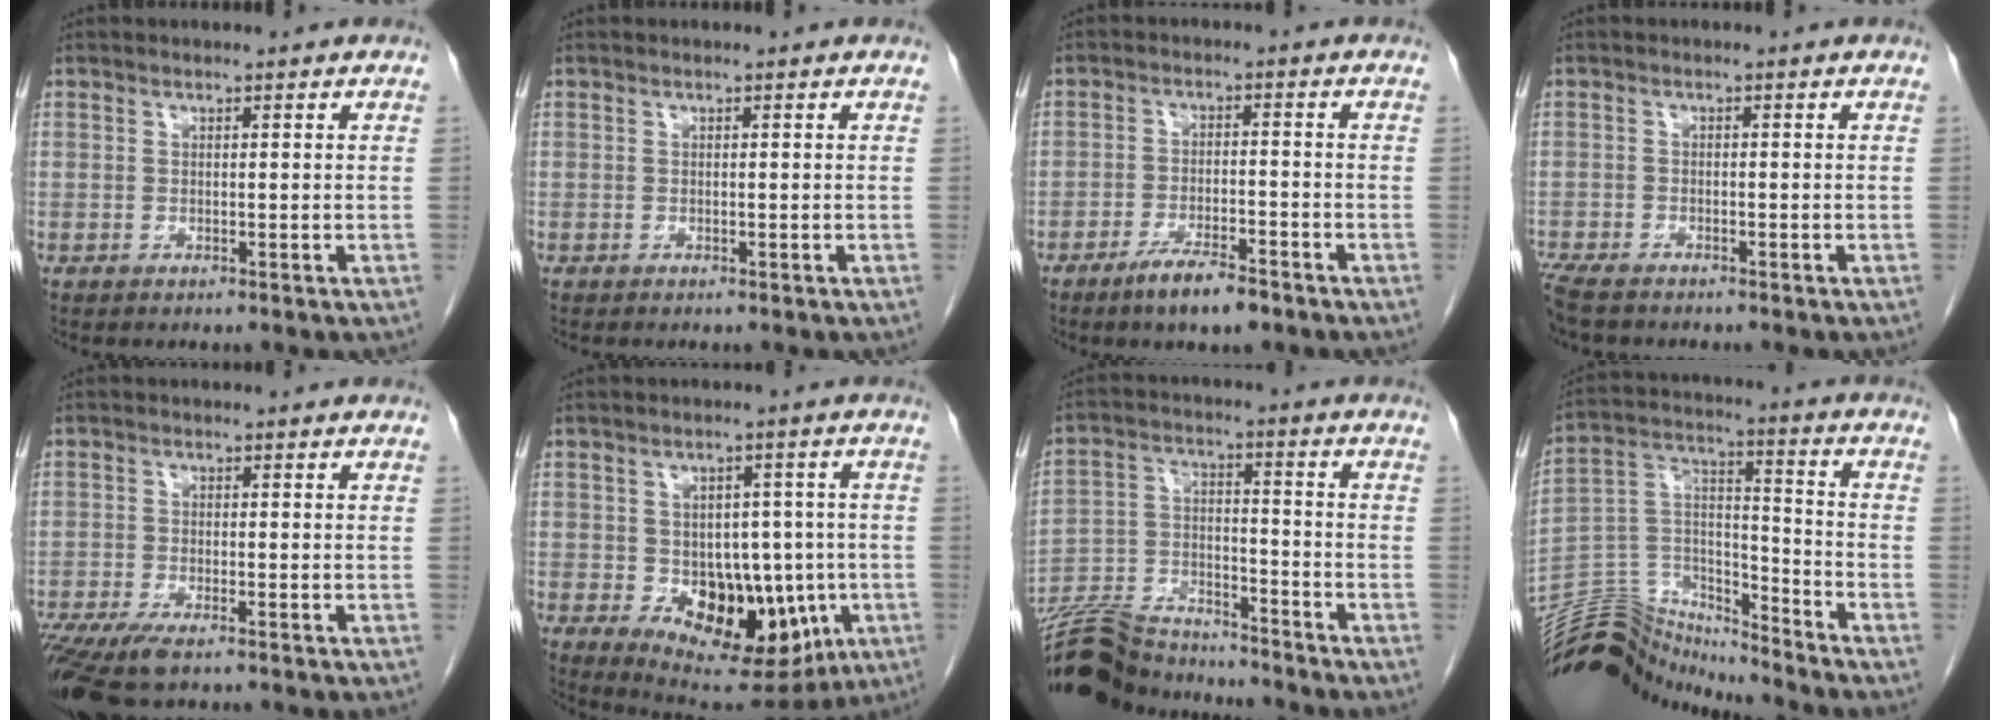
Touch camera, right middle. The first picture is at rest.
{"total": 0.0}
{"total": 6.1, "force": [-4.4, 1.2, 4.0], "torque": [-0.076, -0.006, -0.073]}
{"total": 5.4, "force": [-4.6, 1.6, 2.4], "torque": [-0.046, -0.012, -0.083]}
{"total": 8.3, "force": [-6.0, 1.9, 5.4], "torque": [-0.093, -0.019, -0.100]}
{"total": 15.3, "force": [-3.6, 9.2, 11.7], "torque": [-0.166, 0.005, -0.029]}
{"total": 16.1, "force": [-15.3, 2.6, 4.4], "torque": [-0.087, 0.009, -0.259]}
{"total": 13.7, "force": [-13.6, 2.0, 0.1], "torque": [-0.005, 0.068, -0.249]}